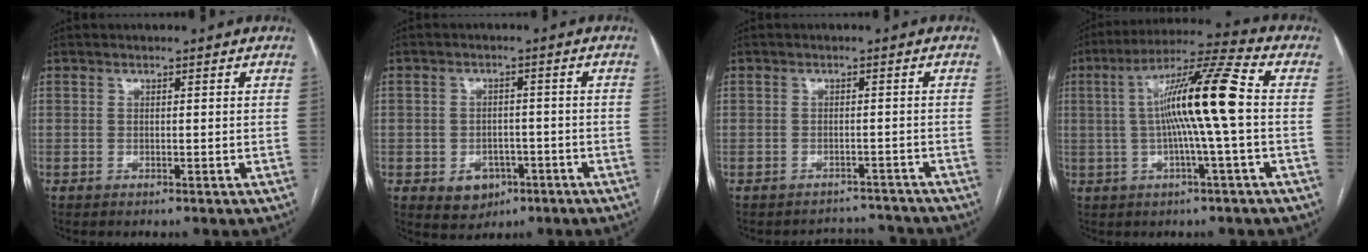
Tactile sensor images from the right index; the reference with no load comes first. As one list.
[{"total": 5.3, "force": [-2.4, 4.3, 2.1], "torque": [-0.026, 0.007, -0.023]}, {"total": 4.4, "force": [-4.1, 0.8, -1.6], "torque": [0.027, 0.019, -0.051]}, {"total": 12.7, "force": [0.3, -0.9, 12.7], "torque": [-0.221, 0.019, -0.001]}]